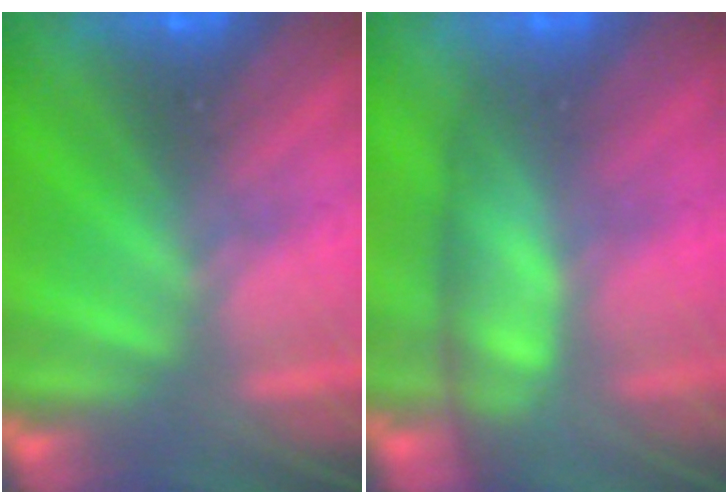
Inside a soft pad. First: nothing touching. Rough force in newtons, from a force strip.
{"total": 4.9}